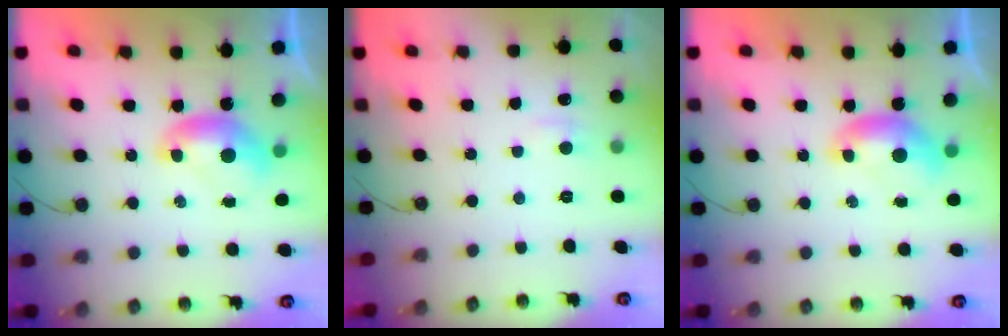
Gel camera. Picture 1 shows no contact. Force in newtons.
{"total": 1.6, "press": 1.6, "slide": 0.4}
{"total": 0.0}